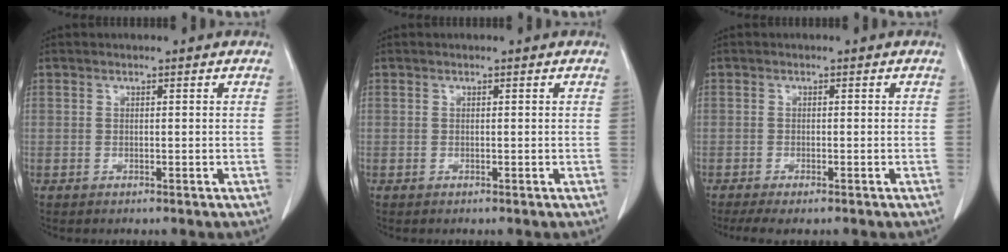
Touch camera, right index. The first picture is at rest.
{"total": 0.0}
{"total": 4.3, "force": [-3.3, 0.7, 2.6], "torque": [-0.041, -0.011, -0.049]}